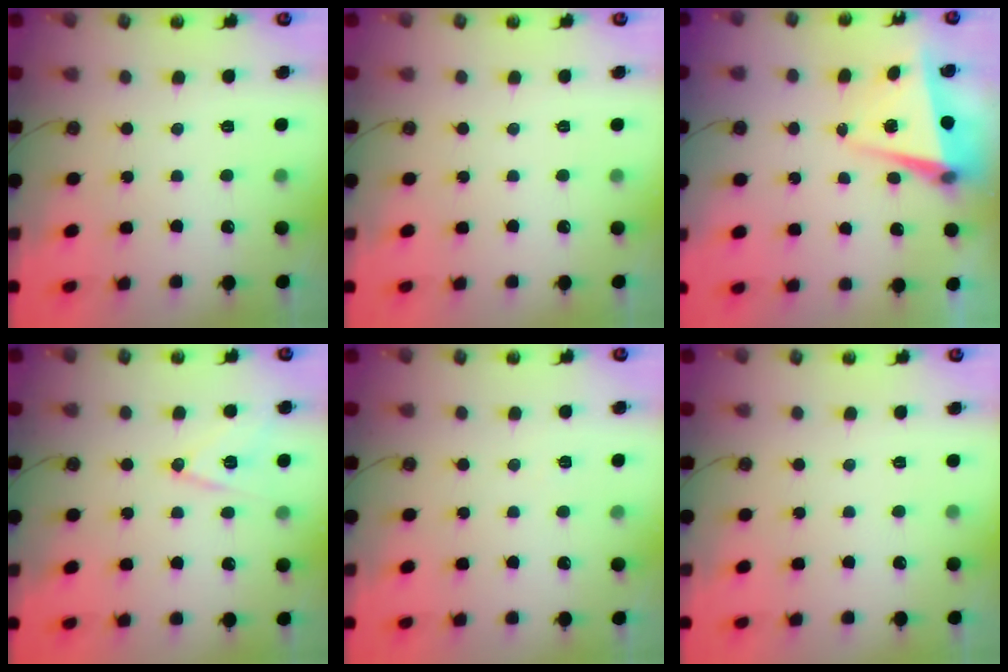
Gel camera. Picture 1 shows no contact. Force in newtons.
{"total": 0.0}
{"total": 5.3, "press": 5.1, "slide": 1.4}
{"total": 11.5, "press": 11.1, "slide": 3.3}
{"total": 5.0, "press": 2.4, "slide": 4.4}
{"total": 0.0}